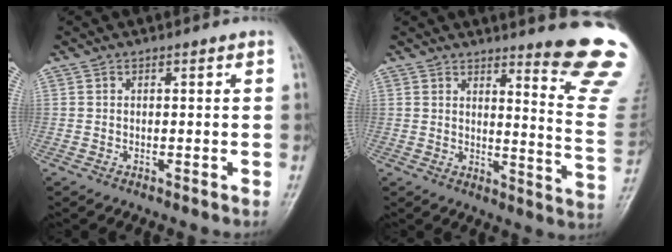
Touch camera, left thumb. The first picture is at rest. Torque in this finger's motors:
{"motor_torque": [3.54, 1.47, 1.48, -1.29, 0.07]}